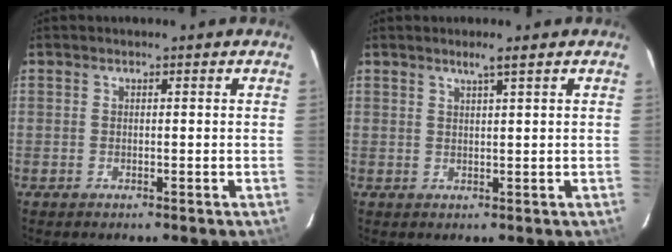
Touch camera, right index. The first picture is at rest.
{"total": 2.1, "force": [1.4, -0.4, 1.4], "torque": [-0.028, -0.001, 0.025]}